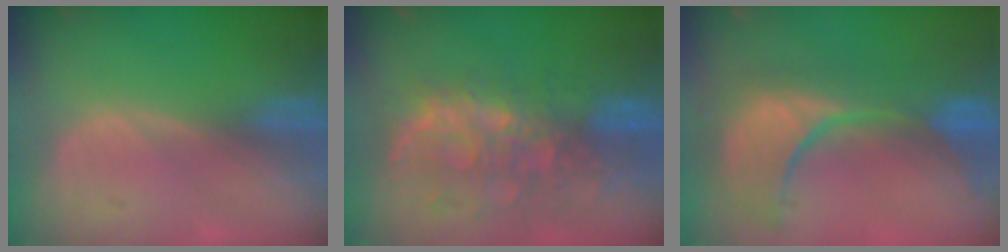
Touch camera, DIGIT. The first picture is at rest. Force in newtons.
{"total": 11.2, "press": 9.6, "slide": 5.6}
{"total": 11.8, "press": 10.8, "slide": 4.8}